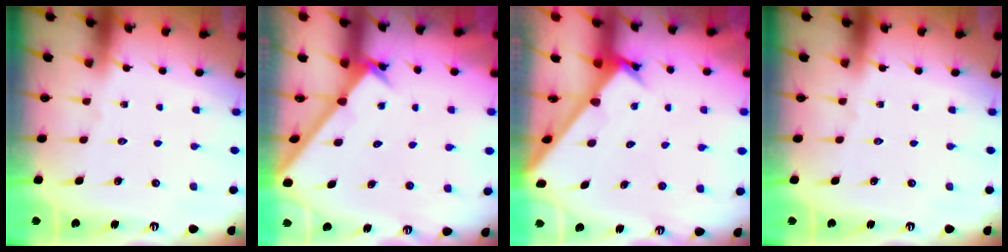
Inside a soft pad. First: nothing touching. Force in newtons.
{"total": 2.1, "press": 2.1, "slide": 0.2}
{"total": 2.5, "press": 2.5, "slide": 0.3}
{"total": 0.0}